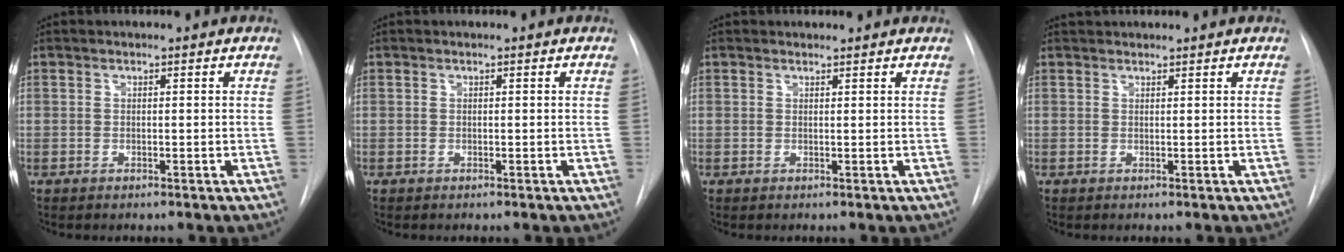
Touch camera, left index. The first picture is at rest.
{"total": 0.0}
{"total": 1.6, "force": [1.6, 0.4, 0.0], "torque": [-0.011, 0.008, 0.019]}
{"total": 2.6, "force": [2.5, 0.3, 0.5], "torque": [-0.008, 0.031, 0.042]}